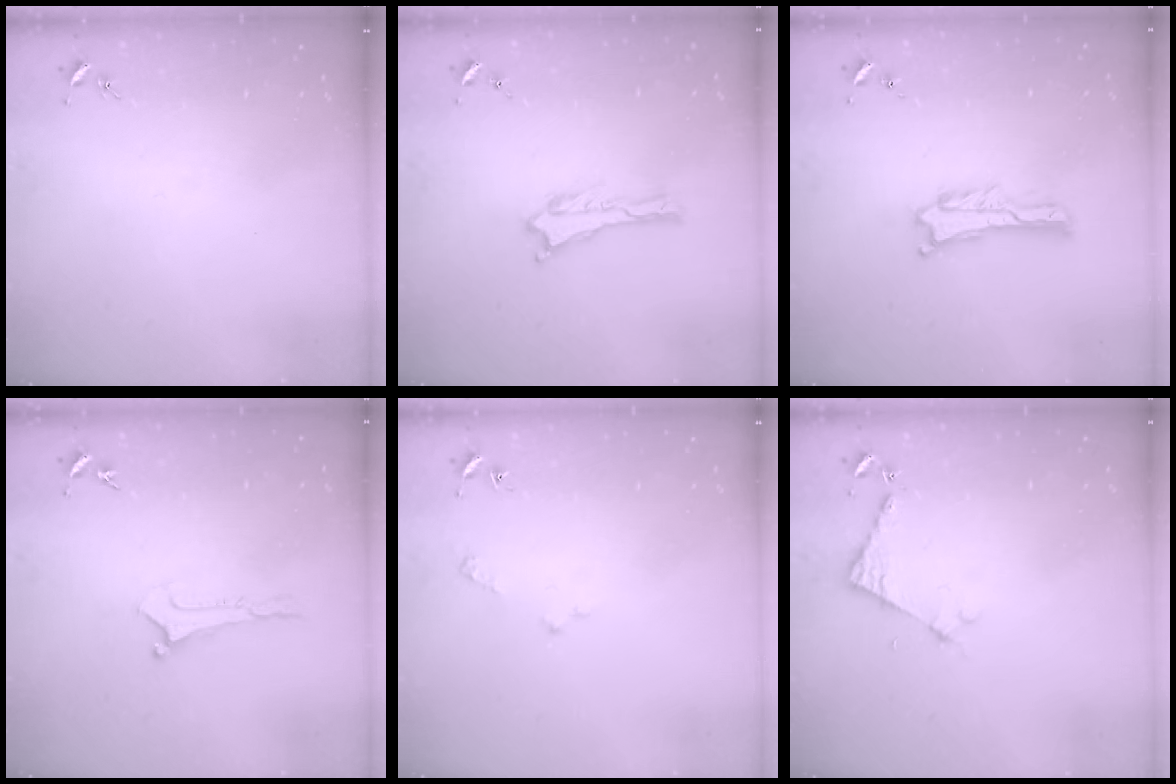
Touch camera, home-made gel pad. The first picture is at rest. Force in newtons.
{"total": 0.0}
{"total": 0.8, "press": 0.8, "slide": 0.2}
{"total": 0.0}
{"total": 1.6, "press": 1.6, "slide": 0.2}
{"total": 3.9, "press": 3.9, "slide": 0.3}